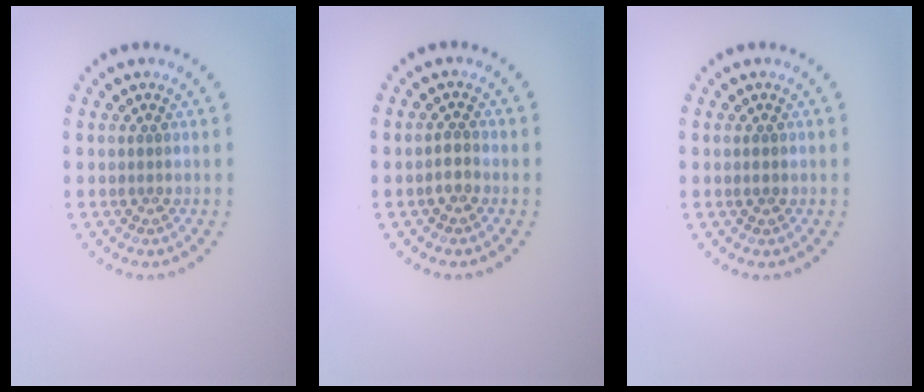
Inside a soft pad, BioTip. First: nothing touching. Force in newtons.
{"total": 1.1, "press": 1.0, "slide": 0.5}
{"total": 0.8, "press": 0.8, "slide": 0.1}